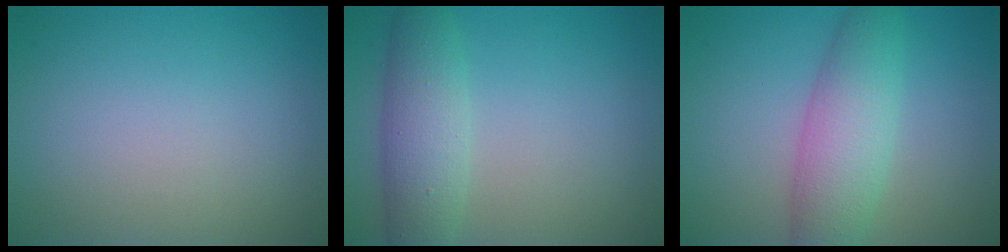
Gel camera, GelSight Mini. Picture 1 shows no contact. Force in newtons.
{"total": 4.5, "press": 4.4, "slide": 0.2}
{"total": 5.3, "press": 5.3, "slide": 0.2}